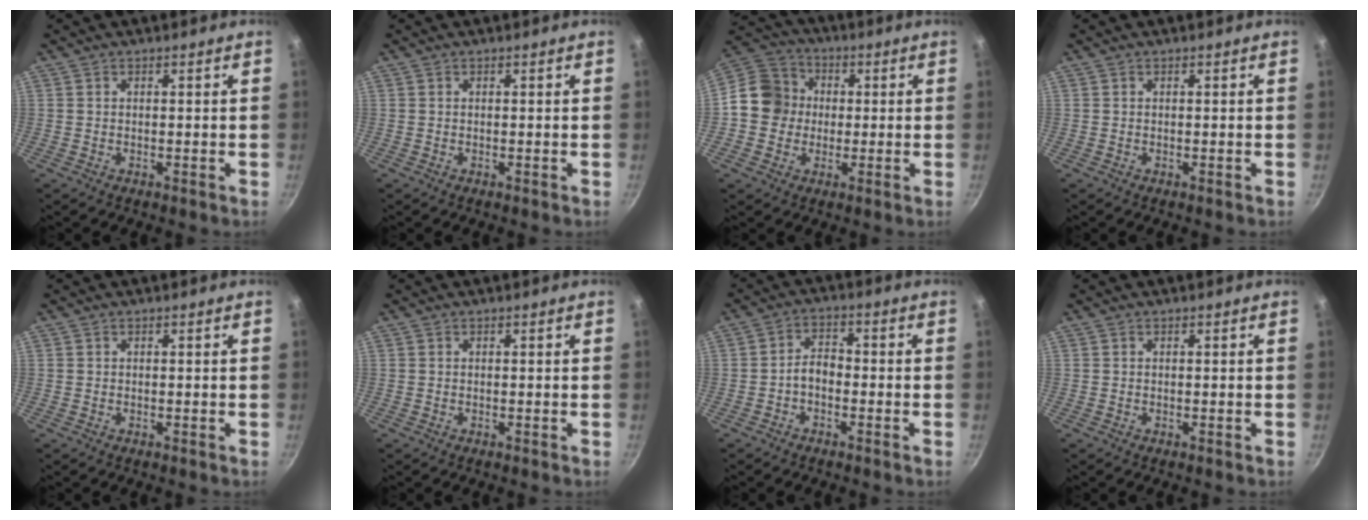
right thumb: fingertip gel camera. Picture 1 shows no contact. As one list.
[{"total": 0.0}, {"total": 11.2, "force": [-0.2, 10.2, 4.6], "torque": [-0.049, 0.025, -0.026]}, {"total": 0.0}, {"total": 0.0}, {"total": 0.0}, {"total": 3.8, "force": [-1.6, 2.3, 2.5], "torque": [-0.034, 0.027, -0.035]}, {"total": 0.0}]